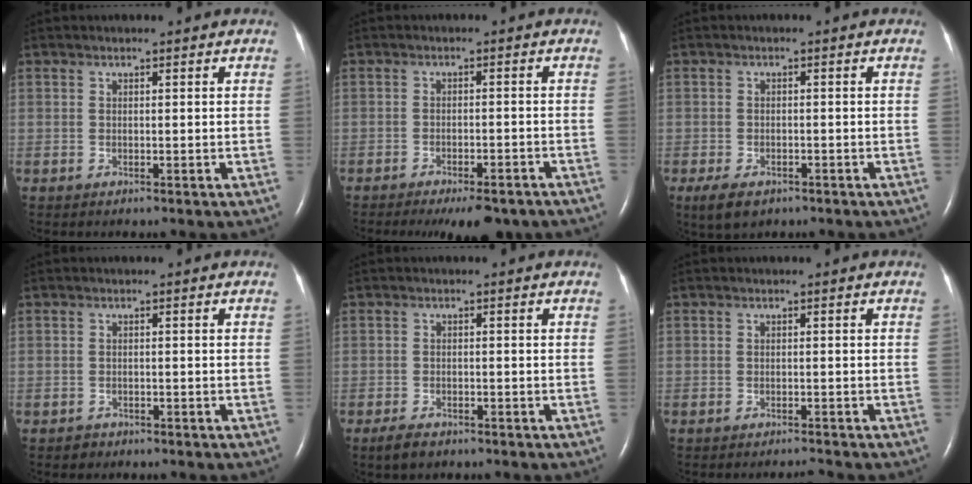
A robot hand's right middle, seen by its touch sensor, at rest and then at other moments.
{"total": 9.1, "force": [-7.3, 2.6, 4.8], "torque": [-0.055, -0.005, -0.095]}
{"total": 4.1, "force": [-2.6, 2.1, 2.3], "torque": [-0.048, -0.006, -0.037]}
{"total": 1.1, "force": [-0.8, 0.7, -0.2], "torque": [0.001, 0.004, -0.015]}
{"total": 2.6, "force": [-1.9, 1.1, 1.3], "torque": [-0.030, -0.002, -0.029]}
{"total": 1.1, "force": [-1.1, -0.2, 0.0], "torque": [-0.005, -0.006, -0.013]}